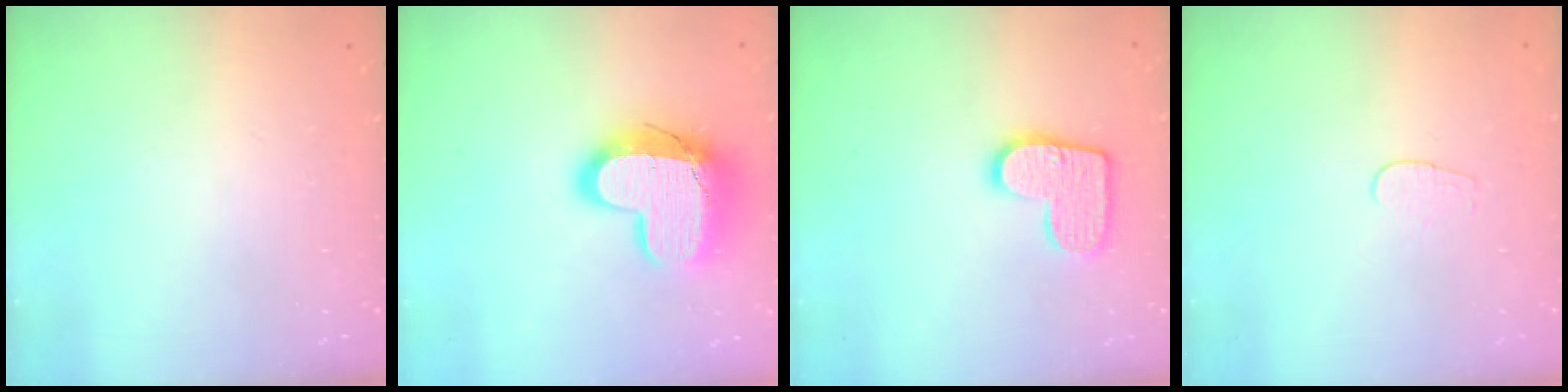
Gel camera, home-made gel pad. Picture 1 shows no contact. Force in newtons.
{"total": 15.8, "press": 15.7, "slide": 1.0}
{"total": 12.5, "press": 12.5, "slide": 0.7}
{"total": 4.0, "press": 4.0, "slide": 0.3}